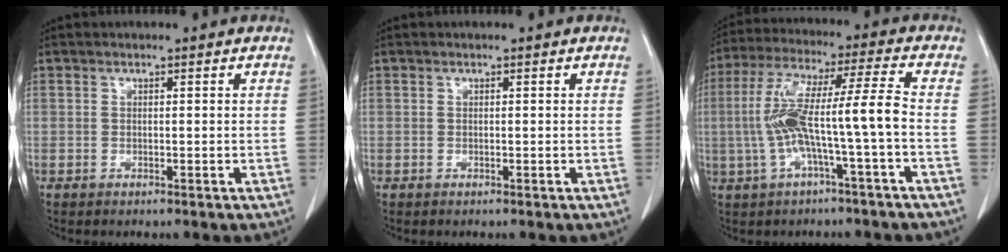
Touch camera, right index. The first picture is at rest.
{"total": 0.0}
{"total": 11.4, "force": [-2.0, -0.3, 11.2], "torque": [-0.227, 0.033, -0.036]}